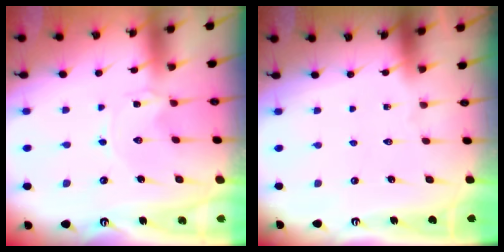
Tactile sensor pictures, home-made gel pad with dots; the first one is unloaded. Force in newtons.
{"total": 0.0}